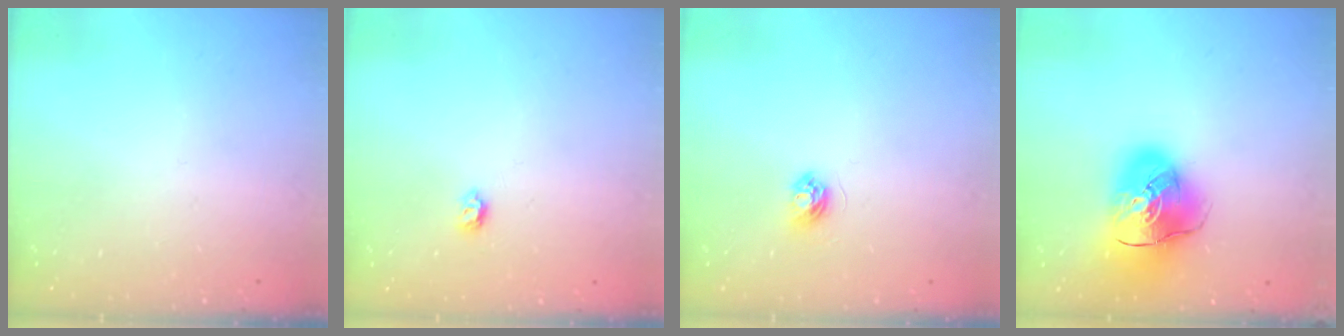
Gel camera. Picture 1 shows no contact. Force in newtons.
{"total": 4.0, "press": 3.9, "slide": 0.6}
{"total": 4.0, "press": 4.0, "slide": 0.4}
{"total": 15.3, "press": 15.2, "slide": 2.2}